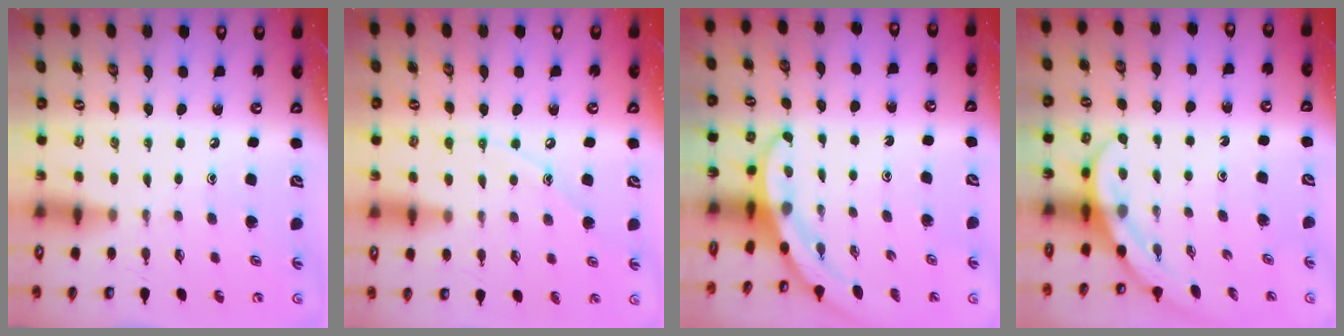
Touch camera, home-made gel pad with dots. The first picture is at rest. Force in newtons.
{"total": 7.2, "press": 7.2, "slide": 0.7}
{"total": 3.1, "press": 3.1, "slide": 0.1}
{"total": 5.4, "press": 5.4, "slide": 0.3}